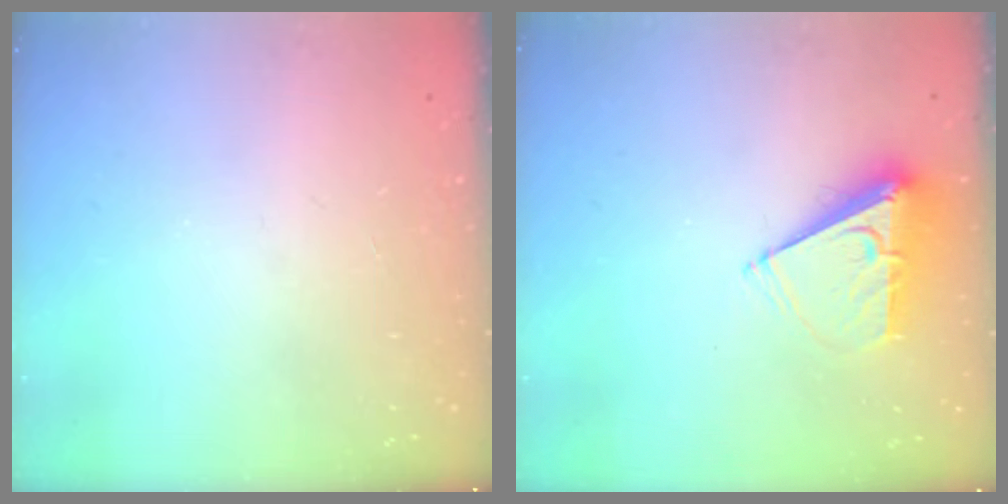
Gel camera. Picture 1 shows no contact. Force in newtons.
{"total": 7.0, "press": 7.0, "slide": 0.3}